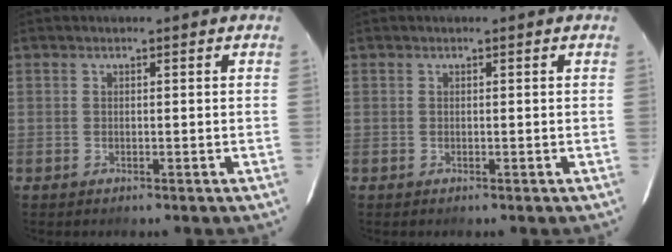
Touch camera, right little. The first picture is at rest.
{"total": 0.0}